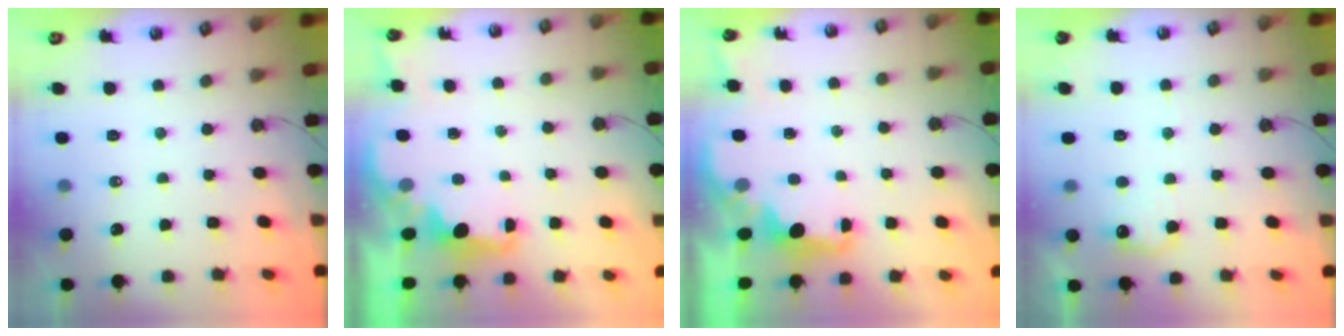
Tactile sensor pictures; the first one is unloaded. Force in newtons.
{"total": 2.1, "press": 2.0, "slide": 0.8}
{"total": 2.1, "press": 2.0, "slide": 0.8}
{"total": 9.2, "press": 9.2, "slide": 0.5}